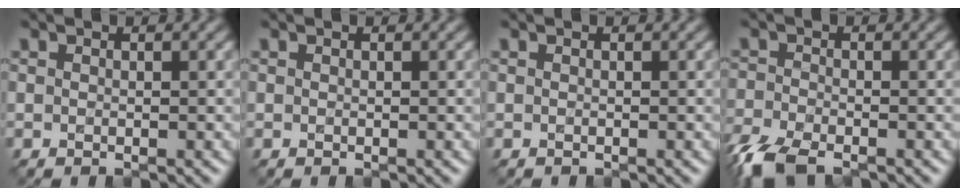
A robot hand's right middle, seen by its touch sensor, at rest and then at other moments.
{"total": 0.0}
{"total": 0.0}
{"total": 7.0, "force": [-5.6, 2.5, 3.5], "torque": [-0.084, -0.031, -0.110]}